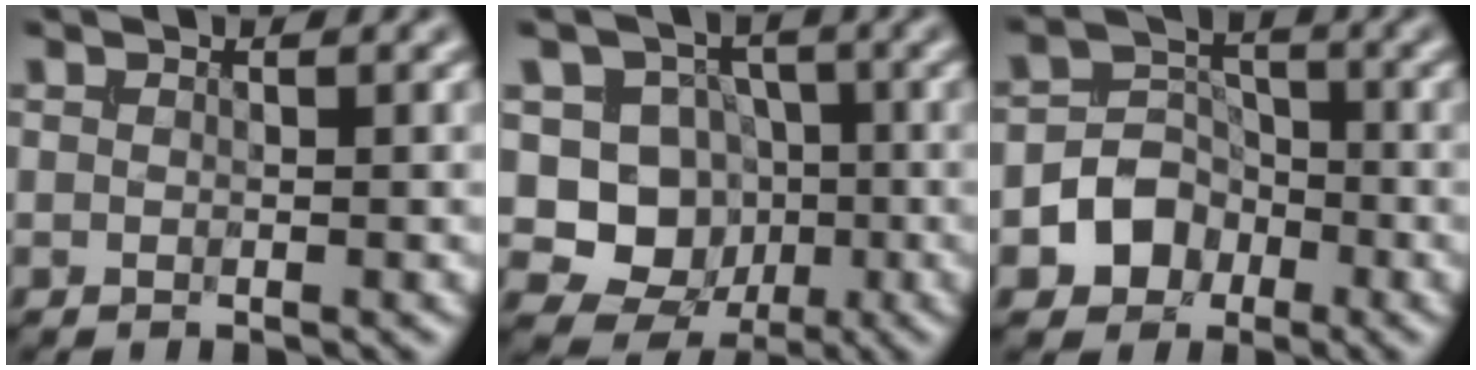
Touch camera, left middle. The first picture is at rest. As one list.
[{"total": 7.8, "force": [-0.6, 7.3, 2.8], "torque": [-0.038, 0.008, -0.033]}, {"total": 4.3, "force": [-1.8, 3.6, 1.4], "torque": [0.000, 0.007, -0.045]}]